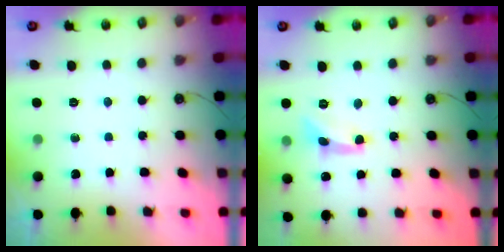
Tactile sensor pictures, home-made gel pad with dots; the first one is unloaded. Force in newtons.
{"total": 1.6, "press": 1.6, "slide": 0.3}